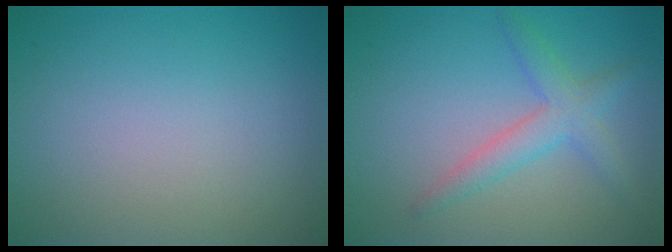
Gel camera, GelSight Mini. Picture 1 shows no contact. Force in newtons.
{"total": 3.0, "press": 3.0, "slide": 0.2}